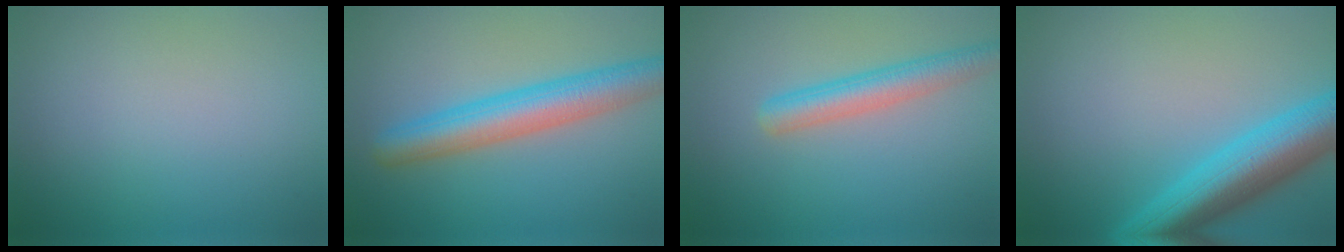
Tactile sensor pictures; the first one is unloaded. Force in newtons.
{"total": 6.1, "press": 6.1, "slide": 0.2}
{"total": 3.6, "press": 3.6, "slide": 0.1}
{"total": 8.2, "press": 8.2, "slide": 0.3}